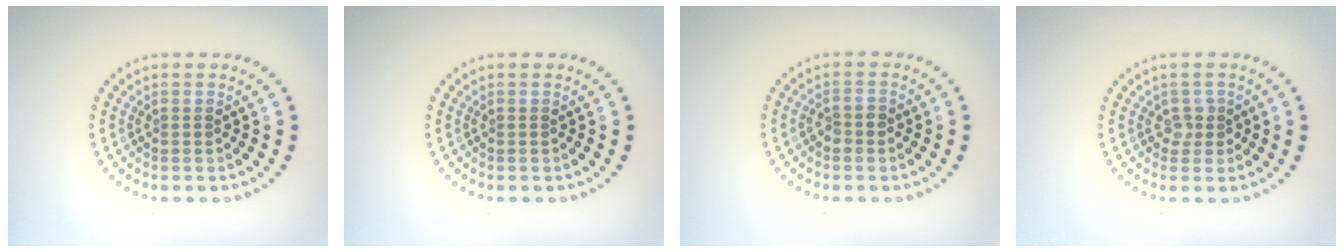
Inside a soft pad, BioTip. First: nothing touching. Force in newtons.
{"total": 0.0}
{"total": 1.5, "press": 1.4, "slide": 0.6}
{"total": 1.4, "press": 1.1, "slide": 0.8}